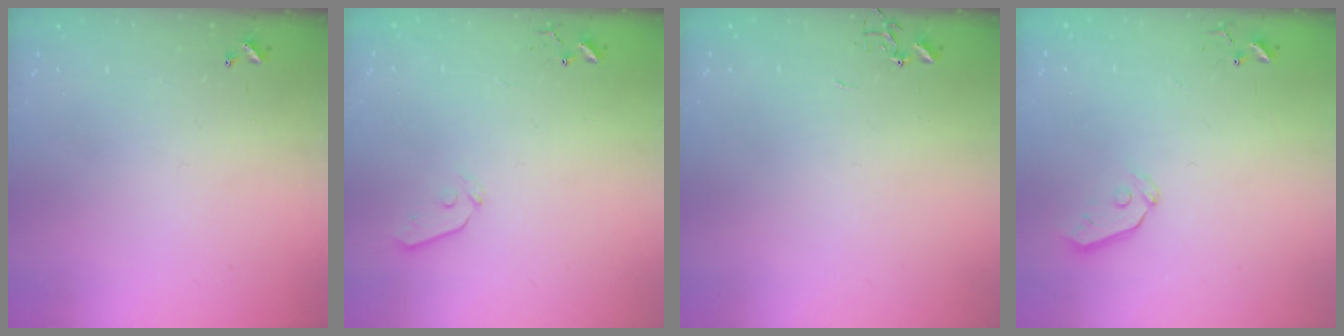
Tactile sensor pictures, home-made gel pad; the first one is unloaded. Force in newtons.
{"total": 4.4, "press": 4.3, "slide": 0.6}
{"total": 0.0}
{"total": 4.9, "press": 4.8, "slide": 0.9}